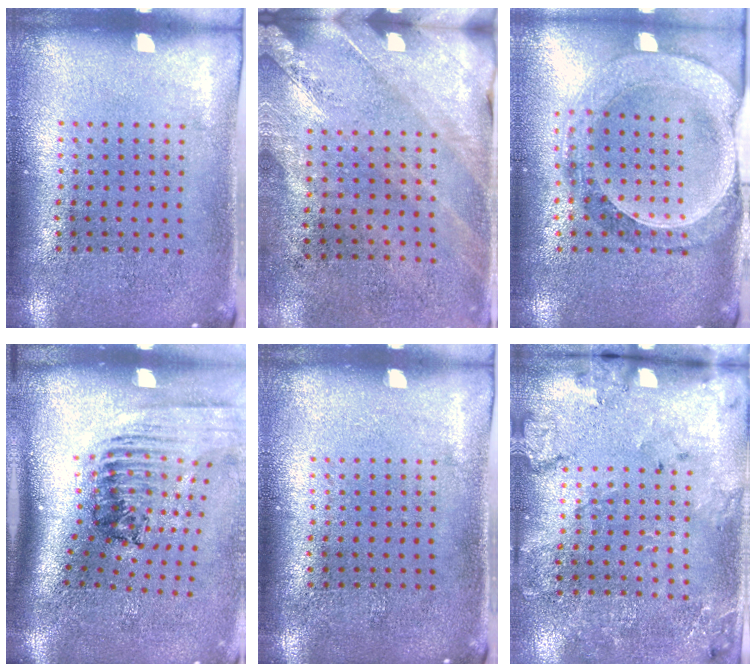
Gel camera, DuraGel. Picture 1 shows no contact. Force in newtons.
{"total": 2.5, "press": 2.0, "slide": 1.4}
{"total": 1.5, "press": 1.4, "slide": 0.4}
{"total": 2.4, "press": 1.7, "slide": 1.7}
{"total": 0.0}
{"total": 1.8, "press": 1.6, "slide": 0.8}